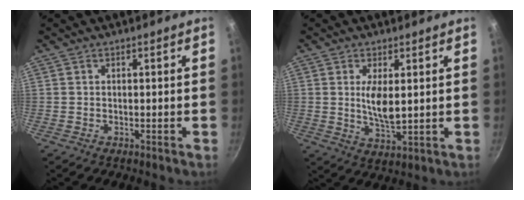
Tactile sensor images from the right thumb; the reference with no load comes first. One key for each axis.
{"total": 6.5, "fx": 1.1, "fy": 2.5, "fz": 5.9, "tx": -0.106, "ty": -0.019, "tz": 0.027}